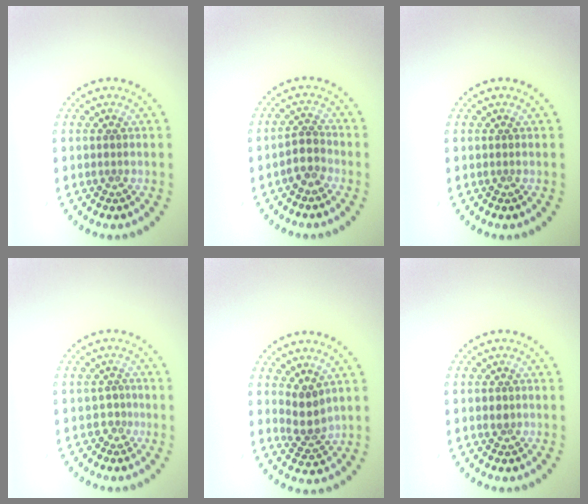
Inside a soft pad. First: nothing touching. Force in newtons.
{"total": 2.0, "press": 1.6, "slide": 1.1}
{"total": 0.0}
{"total": 1.0, "press": 0.8, "slide": 0.7}
{"total": 2.5, "press": 2.0, "slide": 1.5}
{"total": 0.9, "press": 0.8, "slide": 0.4}